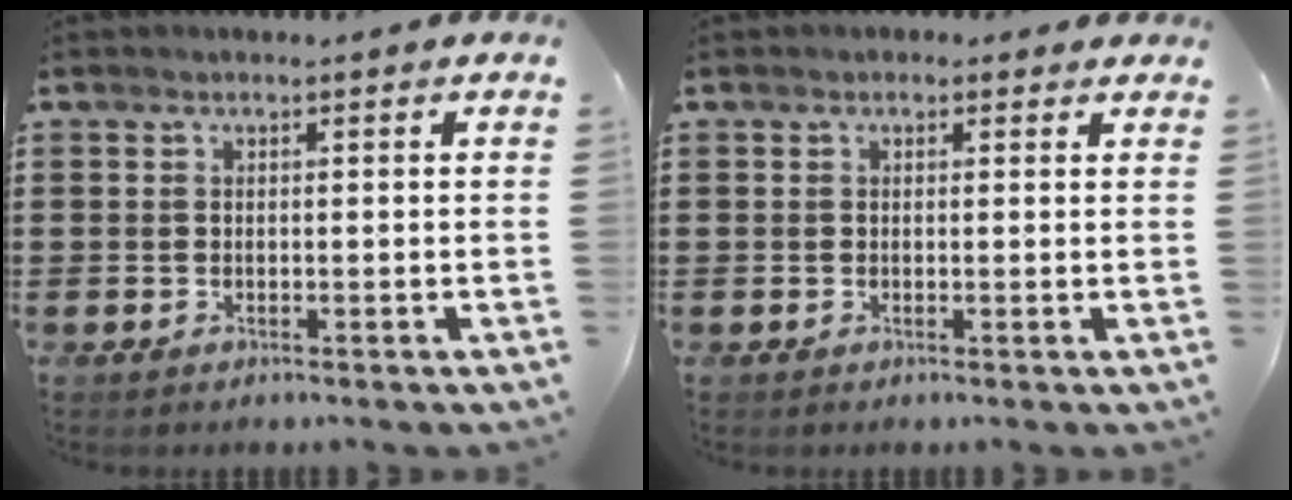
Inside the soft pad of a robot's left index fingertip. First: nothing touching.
{"total": 1.0, "force": [0.5, 0.8, 0.3], "torque": [-0.009, 0.007, 0.009]}